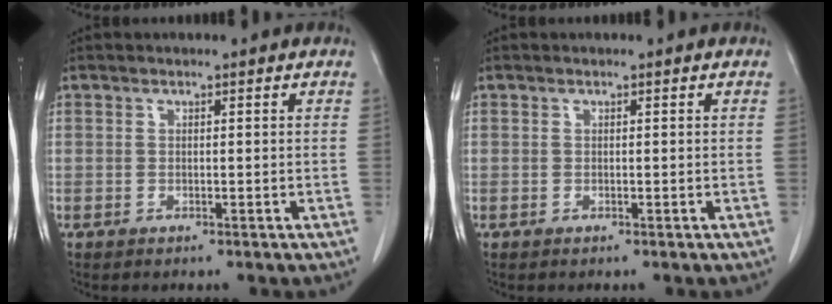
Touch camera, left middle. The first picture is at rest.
{"total": 0.0}